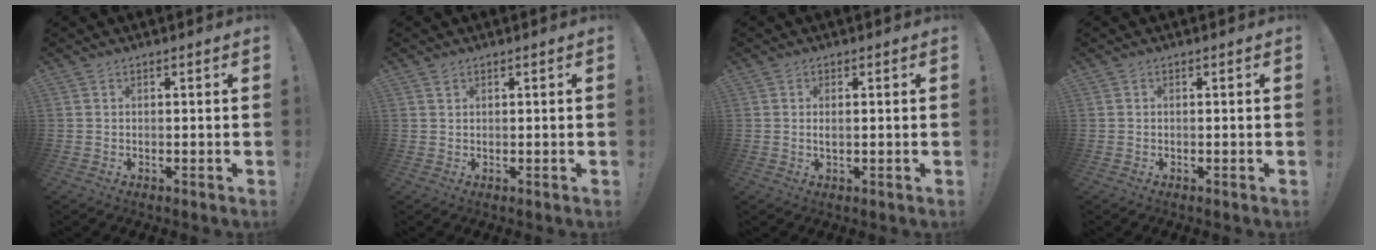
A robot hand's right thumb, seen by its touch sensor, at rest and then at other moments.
{"total": 0.9, "force": [0.6, 0.7, 0.2], "torque": [0.007, -0.004, 0.008]}
{"total": 1.6, "force": [0.4, 0.3, 1.5], "torque": [-0.022, -0.002, 0.006]}
{"total": 0.0}